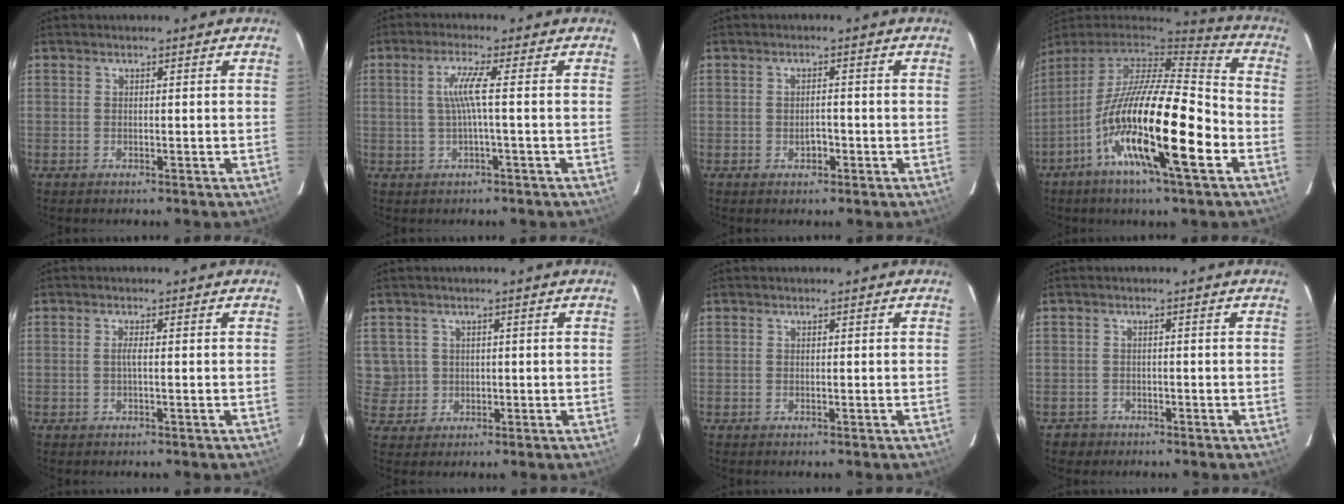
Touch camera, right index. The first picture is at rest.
{"total": 4.1, "force": [-0.2, -0.9, 4.0], "torque": [-0.084, 0.000, 0.001]}
{"total": 2.0, "force": [-0.8, 1.2, 1.4], "torque": [-0.025, 0.005, -0.012]}
{"total": 22.3, "force": [-9.0, 3.6, 20.1], "torque": [-0.351, -0.039, -0.171]}
{"total": 1.0, "force": [-0.2, -0.2, 0.9], "torque": [-0.016, 0.001, -0.006]}
{"total": 4.3, "force": [0.7, 4.2, 0.4], "torque": [0.004, 0.017, 0.022]}
{"total": 0.0}
{"total": 2.5, "force": [-1.5, 2.0, 0.0], "torque": [-0.007, 0.009, -0.021]}